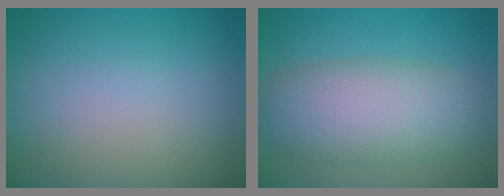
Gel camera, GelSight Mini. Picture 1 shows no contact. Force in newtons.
{"total": 7.0, "press": 7.0, "slide": 0.4}